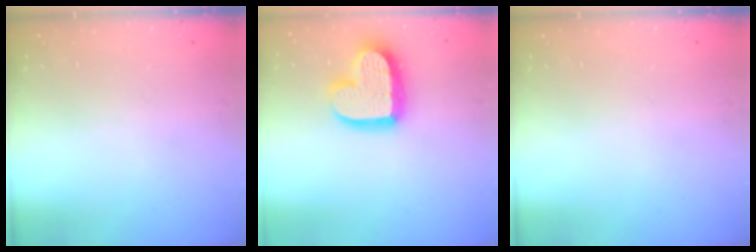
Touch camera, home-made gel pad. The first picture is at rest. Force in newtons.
{"total": 17.0, "press": 16.9, "slide": 1.4}
{"total": 0.0}